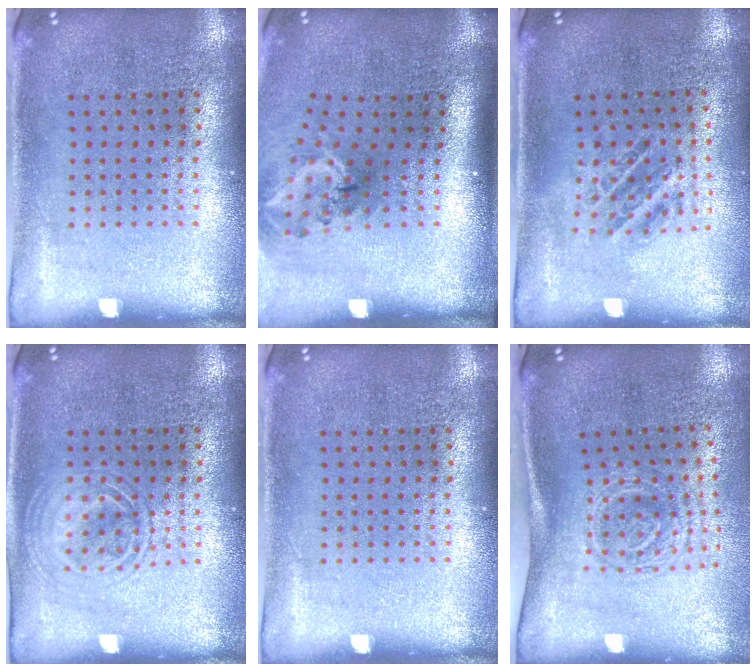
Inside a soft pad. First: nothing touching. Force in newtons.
{"total": 2.0, "press": 1.3, "slide": 1.5}
{"total": 1.0, "press": 1.0, "slide": 0.2}
{"total": 1.2, "press": 1.2, "slide": 0.1}
{"total": 0.0}
{"total": 1.7, "press": 1.2, "slide": 1.2}